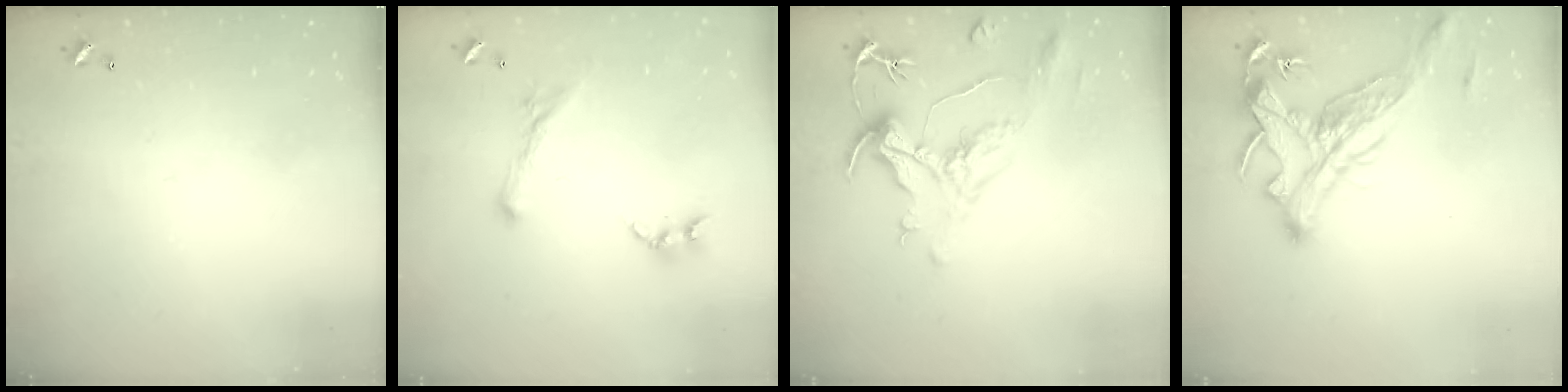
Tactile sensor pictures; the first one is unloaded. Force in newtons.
{"total": 0.0}
{"total": 1.8, "press": 0.8, "slide": 1.5}
{"total": 5.4, "press": 5.1, "slide": 1.8}